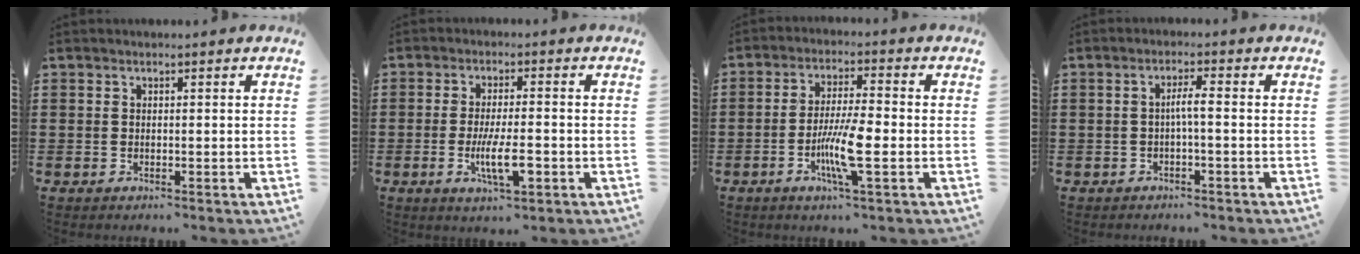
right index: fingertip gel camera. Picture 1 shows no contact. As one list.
[{"total": 6.6, "force": [-2.1, 1.6, 6.1], "torque": [-0.111, -0.006, -0.035]}, {"total": 8.5, "force": [-2.5, 1.3, 8.1], "torque": [-0.150, -0.009, -0.045]}, {"total": 2.4, "force": [-0.5, -0.1, 2.4], "torque": [-0.045, 0.000, -0.012]}]